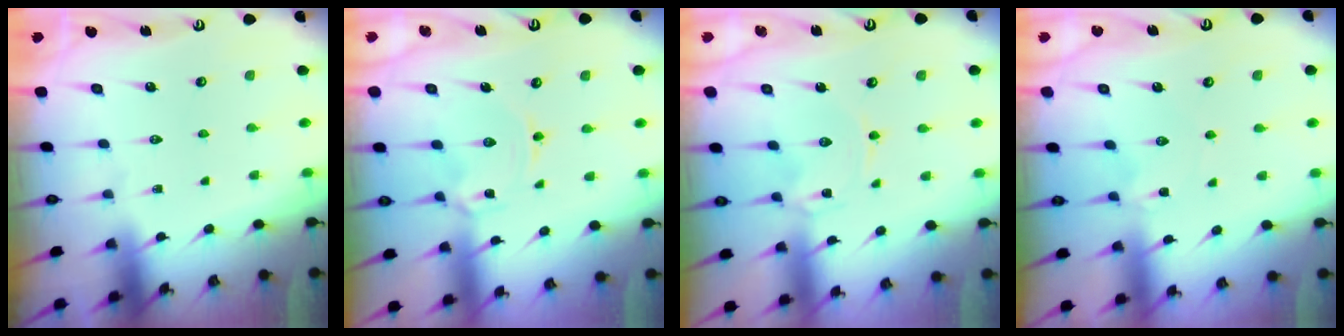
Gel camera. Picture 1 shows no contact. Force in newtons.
{"total": 2.4, "press": 2.4, "slide": 0.3}
{"total": 0.0}
{"total": 0.6, "press": 0.6, "slide": 0.3}